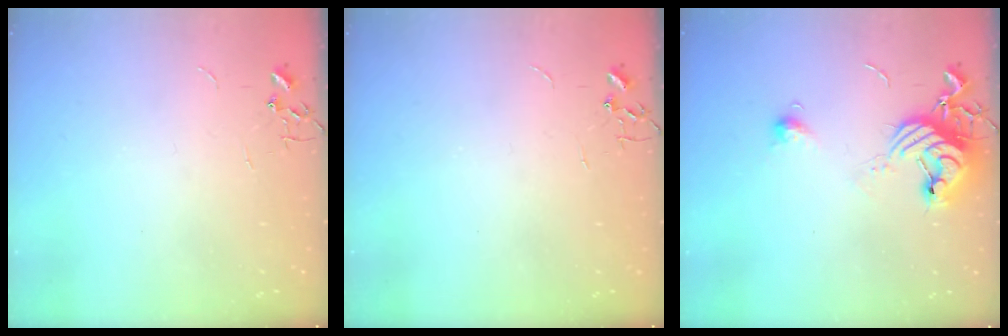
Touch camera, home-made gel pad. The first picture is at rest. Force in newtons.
{"total": 0.0}
{"total": 12.3, "press": 12.2, "slide": 1.3}